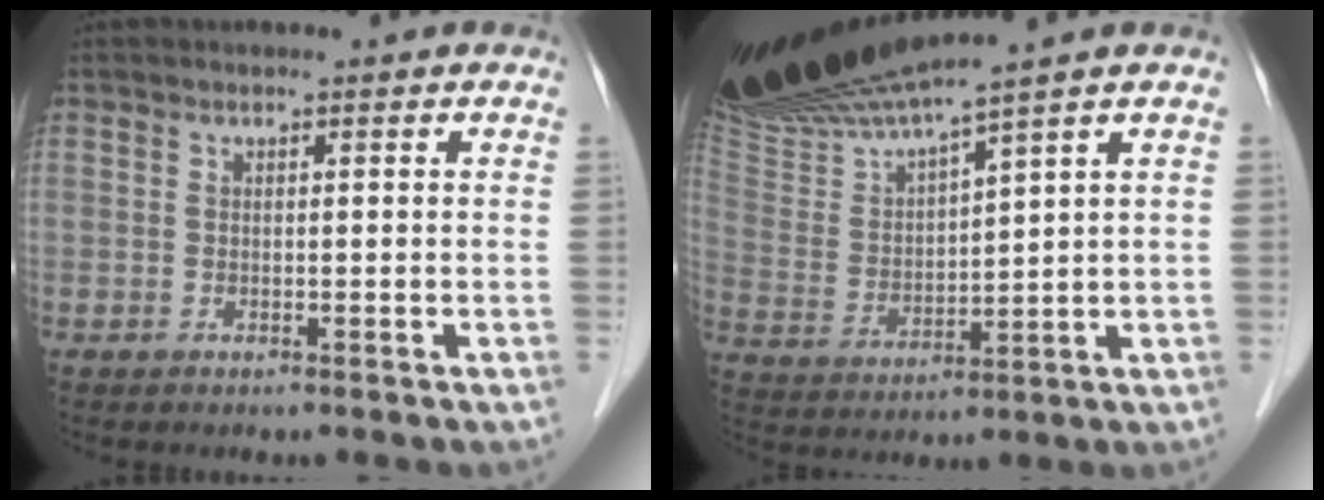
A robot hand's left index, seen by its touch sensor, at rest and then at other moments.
{"total": 14.0, "force": [12.2, -0.9, 6.7], "torque": [-0.143, -0.003, 0.245]}